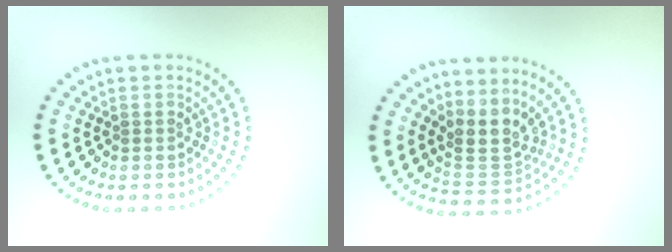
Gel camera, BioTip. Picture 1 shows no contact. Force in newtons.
{"total": 3.0, "press": 2.1, "slide": 2.1}